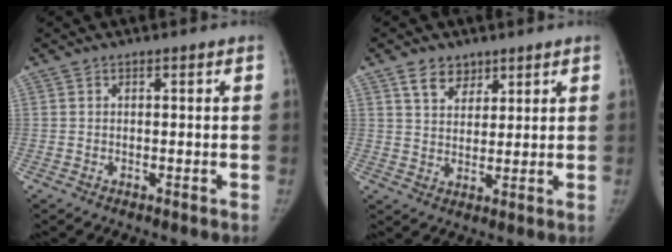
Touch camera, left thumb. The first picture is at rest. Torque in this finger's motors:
{"motor_torque": [0.79, 0.02, 0.02, -0.12, 0.10]}